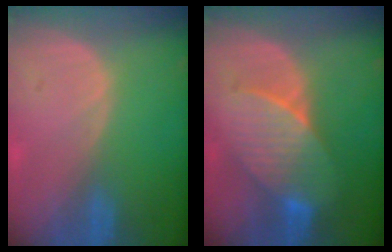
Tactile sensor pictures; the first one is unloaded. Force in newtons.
{"total": 7.3, "press": 7.2, "slide": 1.3}